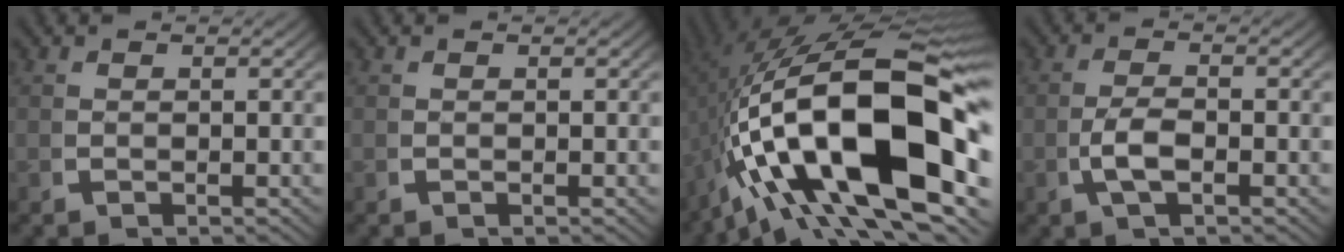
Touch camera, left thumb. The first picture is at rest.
{"total": 0.0}
{"total": 24.6, "force": [-0.5, 12.8, 21.0], "torque": [-0.371, -0.047, 0.021]}
{"total": 2.9, "force": [-0.1, 1.2, 2.6], "torque": [-0.065, -0.007, -0.001]}